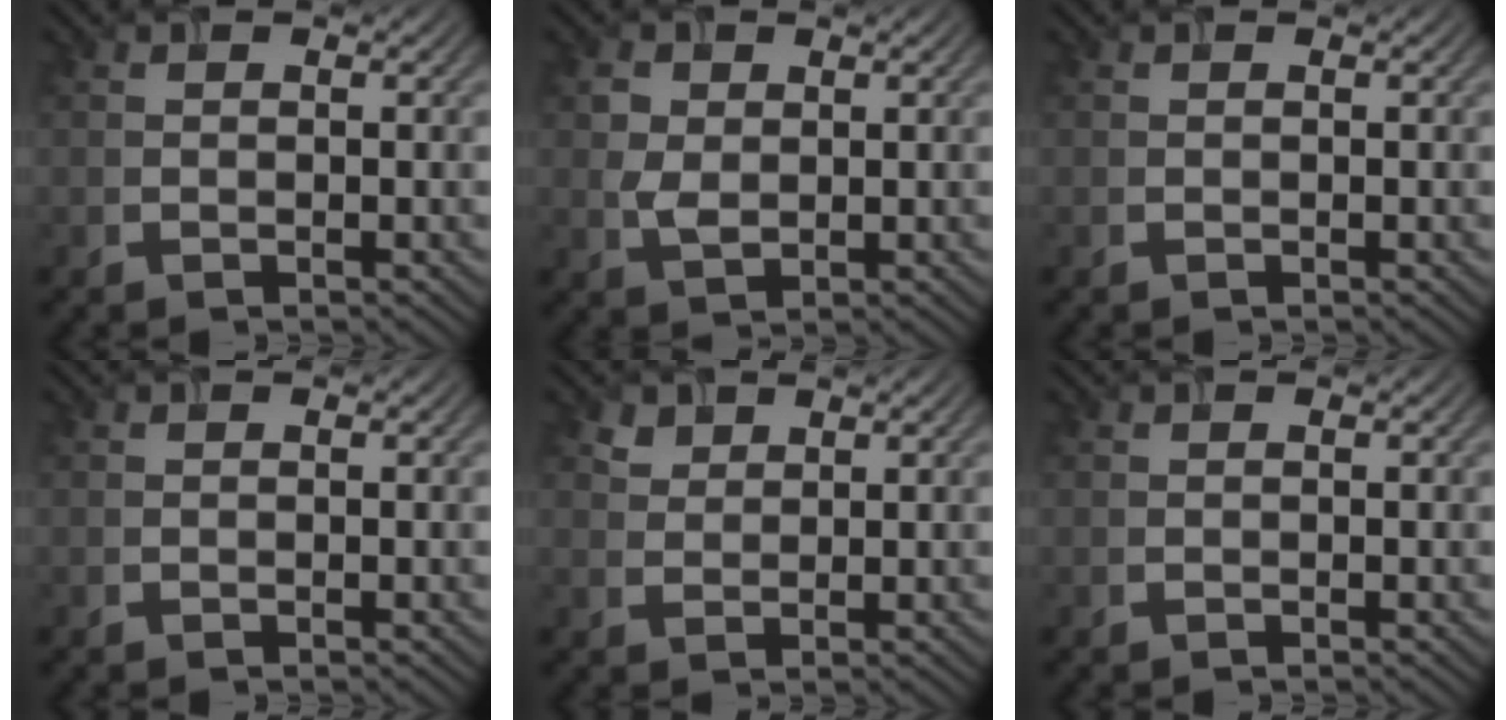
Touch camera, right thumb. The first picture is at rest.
{"total": 3.0, "force": [0.5, 2.3, 1.8], "torque": [-0.044, 0.000, 0.008]}
{"total": 0.0}
{"total": 0.0}
{"total": 1.8, "force": [1.4, 1.1, 0.5], "torque": [-0.015, -0.001, 0.029]}
{"total": 0.0}